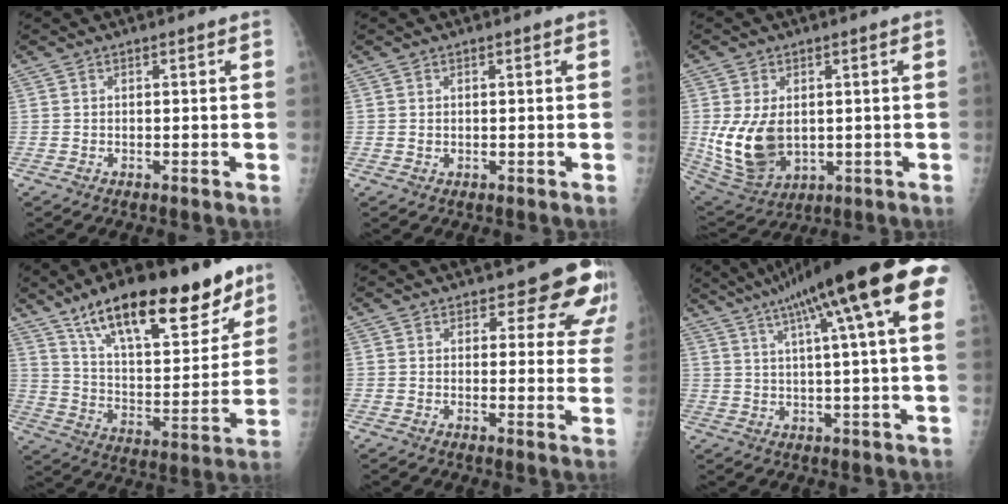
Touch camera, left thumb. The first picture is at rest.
{"total": 0.6, "force": [0.2, 0.5, 0.3], "torque": [-0.003, -0.001, 0.004]}
{"total": 12.4, "force": [0.1, 8.3, 9.2], "torque": [-0.166, -0.013, 0.027]}
{"total": 26.4, "force": [17.1, 9.9, 17.4], "torque": [-0.232, -0.051, 0.278]}
{"total": 10.1, "force": [7.4, 4.8, 5.0], "torque": [-0.007, -0.037, 0.070]}
{"total": 23.1, "force": [10.5, 3.4, 20.3], "torque": [-0.307, 0.023, 0.142]}